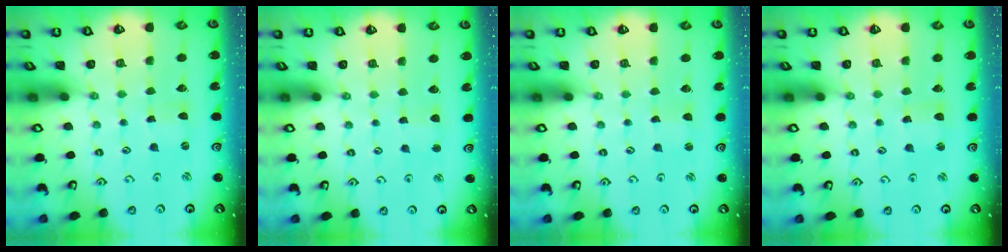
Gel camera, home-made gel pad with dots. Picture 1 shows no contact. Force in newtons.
{"total": 2.2, "press": 2.2, "slide": 0.2}
{"total": 0.5, "press": 0.5, "slide": 0.1}
{"total": 1.7, "press": 1.7, "slide": 0.3}